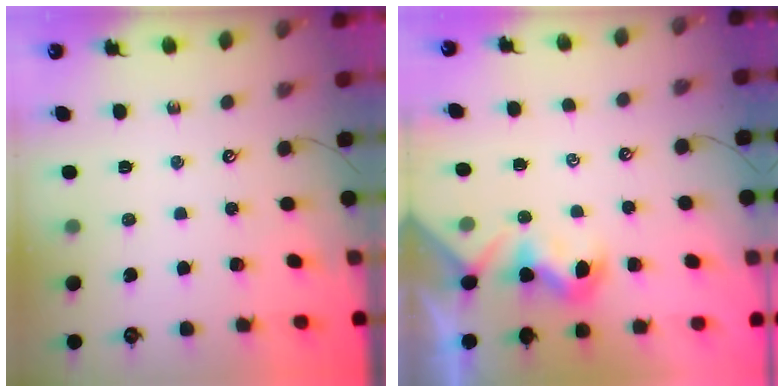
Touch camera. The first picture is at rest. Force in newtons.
{"total": 0.5, "press": 0.3, "slide": 0.4}